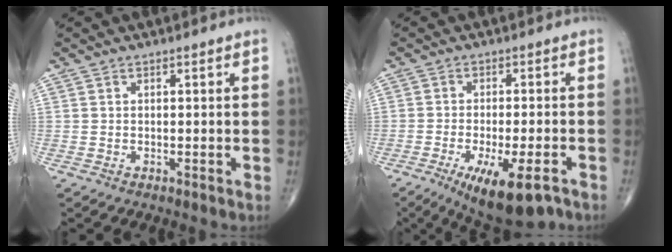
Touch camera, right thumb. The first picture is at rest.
{"total": 11.7, "force": [-6.6, 3.5, 9.0], "torque": [-0.139, 0.003, -0.098]}